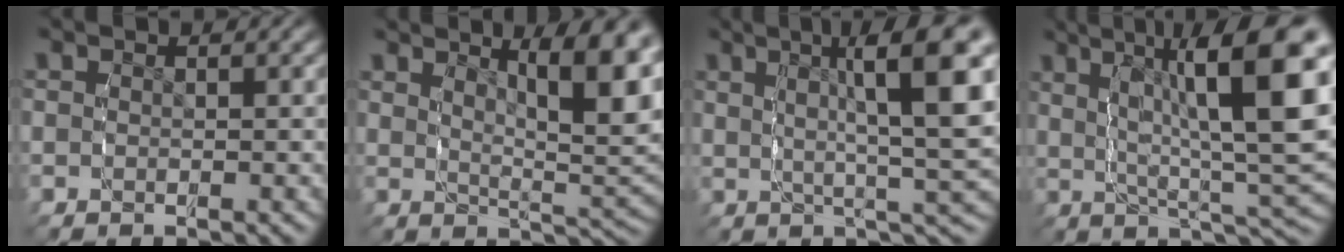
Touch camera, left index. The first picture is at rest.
{"total": 8.5, "force": [3.4, 2.0, 7.6], "torque": [-0.082, -0.005, 0.063]}
{"total": 10.4, "force": [3.8, 2.4, 9.4], "torque": [-0.107, 0.024, 0.057]}
{"total": 12.1, "force": [3.1, 3.3, 11.2], "torque": [-0.136, 0.011, 0.050]}